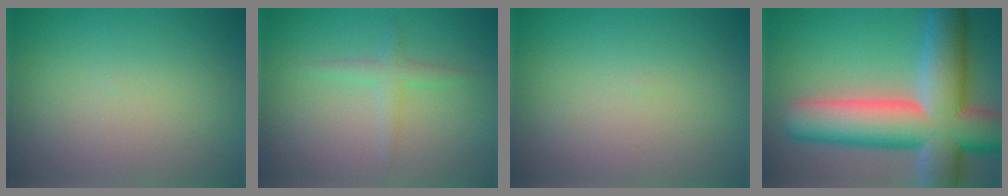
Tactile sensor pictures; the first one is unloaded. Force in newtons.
{"total": 1.5, "press": 1.5, "slide": 0.0}
{"total": 0.0}
{"total": 14.1, "press": 14.1, "slide": 0.8}